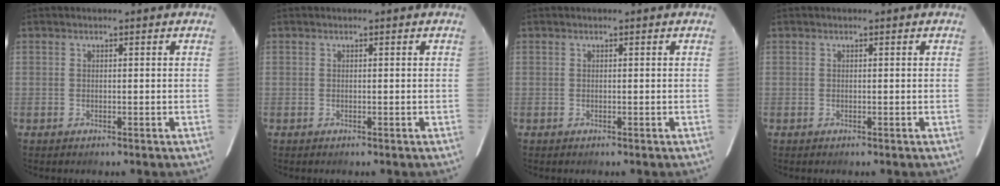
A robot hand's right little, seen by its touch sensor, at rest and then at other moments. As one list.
[{"total": 0.0}, {"total": 0.0}, {"total": 0.0}]